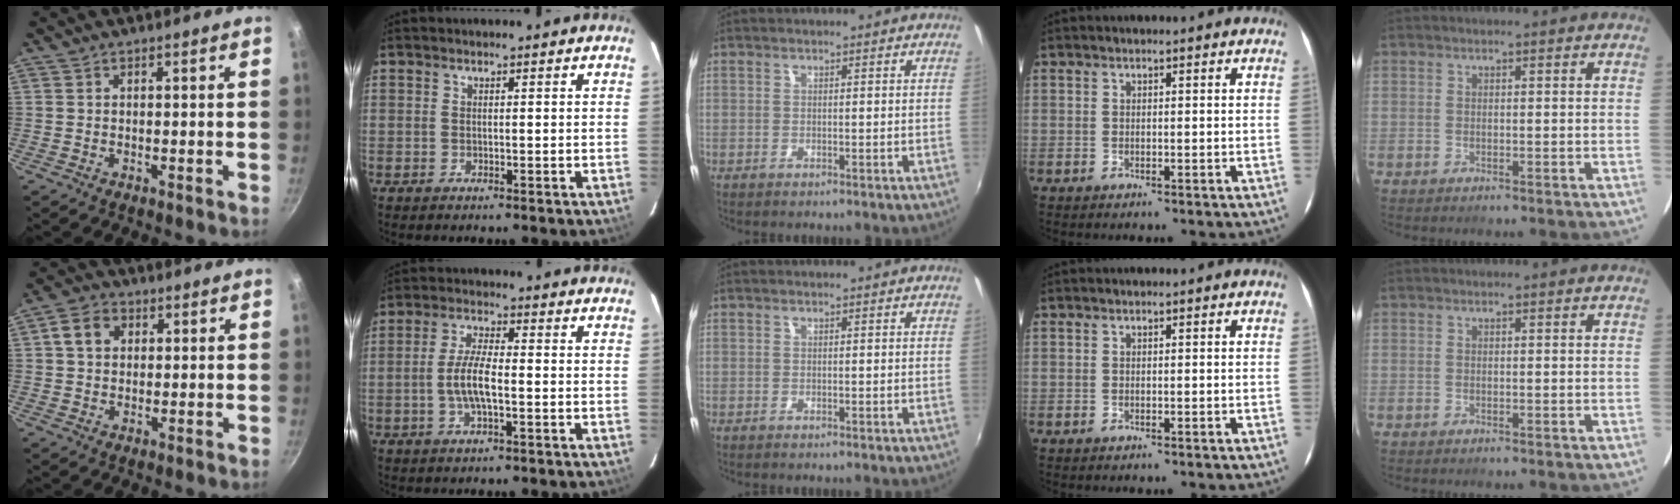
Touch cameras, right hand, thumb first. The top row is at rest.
{"thumb": {"total": 5.5, "force": [1.3, 4.3, 3.0], "torque": [-0.039, 0.009, 0.015]}, "index": {"total": 6.6, "force": [-1.4, 1.8, 6.1], "torque": [-0.125, 0.004, -0.028]}}